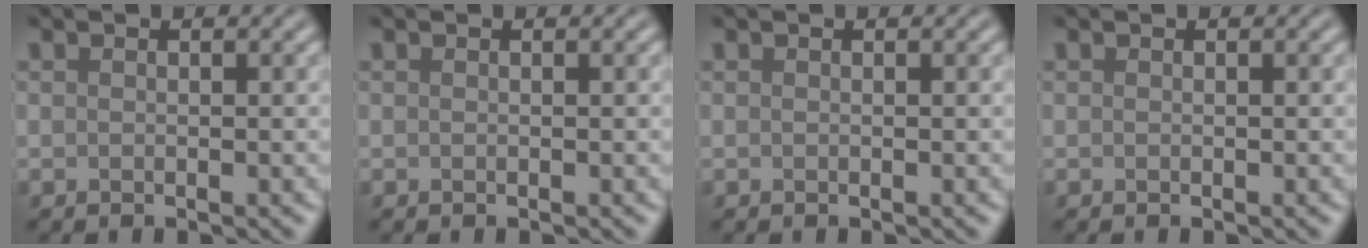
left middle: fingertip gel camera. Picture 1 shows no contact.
{"total": 0.0}
{"total": 0.0}
{"total": 0.0}